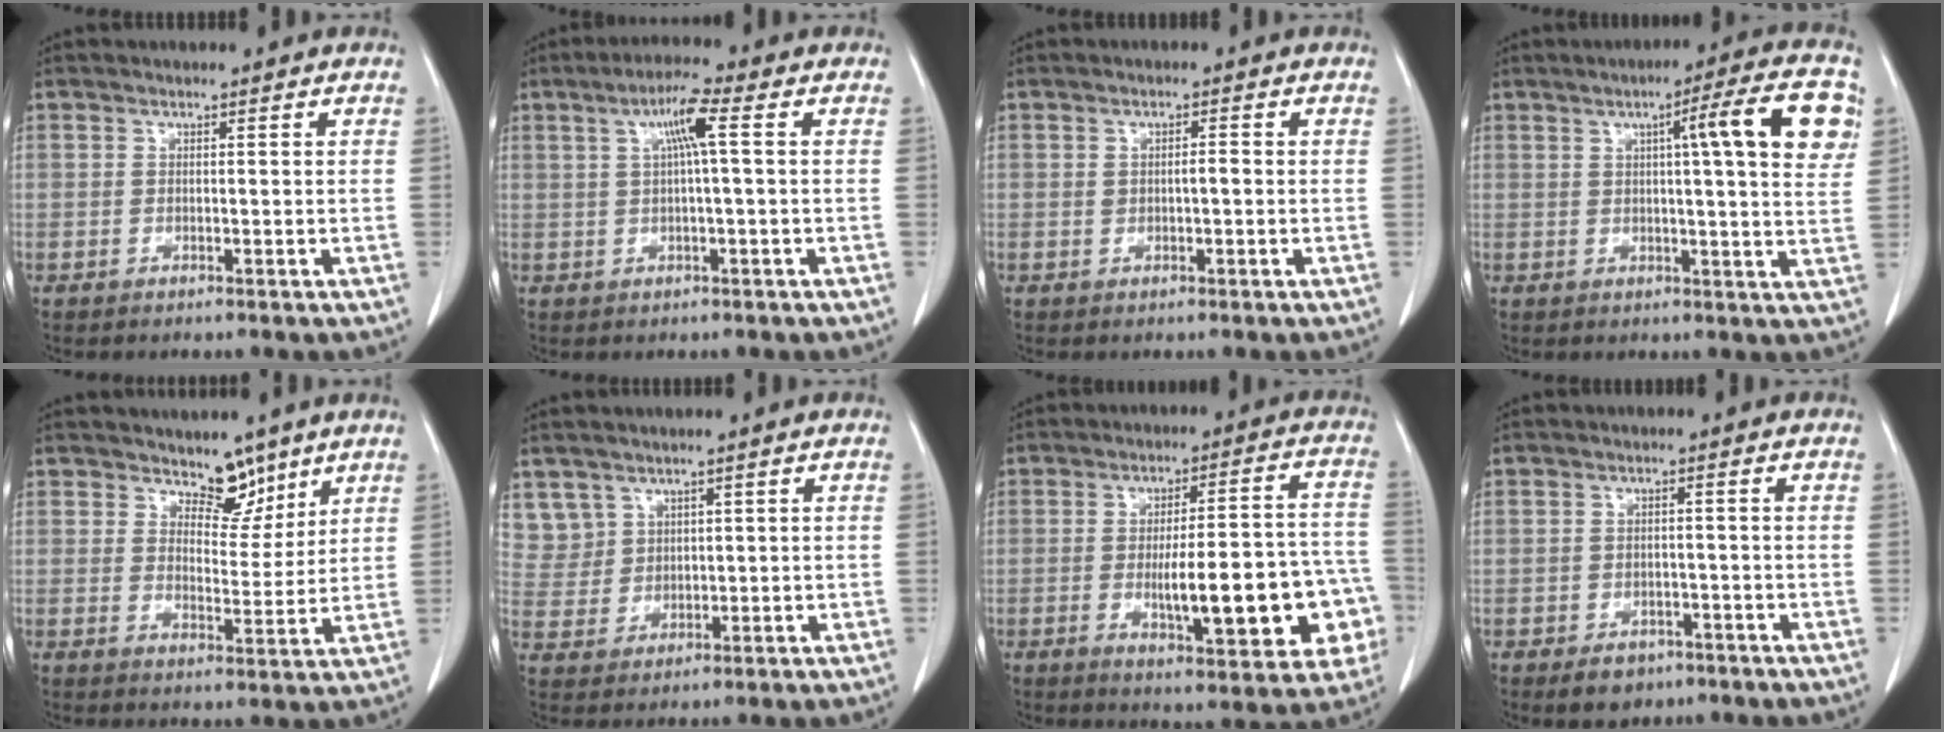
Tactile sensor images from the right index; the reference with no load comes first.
{"total": 5.4, "force": [1.4, -0.1, 5.2], "torque": [-0.094, 0.013, 0.025]}
{"total": 1.6, "force": [0.1, 0.5, 1.5], "torque": [-0.028, 0.006, 0.005]}
{"total": 11.6, "force": [3.9, 0.5, 10.9], "torque": [-0.147, 0.012, 0.045]}
{"total": 5.6, "force": [4.4, 2.8, 2.2], "torque": [-0.020, -0.008, 0.072]}
{"total": 6.1, "force": [3.7, 4.8, -0.1], "torque": [0.009, 0.010, 0.085]}
{"total": 17.6, "force": [-4.2, 4.2, 16.5], "torque": [-0.169, 0.034, -0.038]}
{"total": 3.9, "force": [-2.5, 2.6, 1.5], "torque": [-0.018, 0.003, -0.028]}